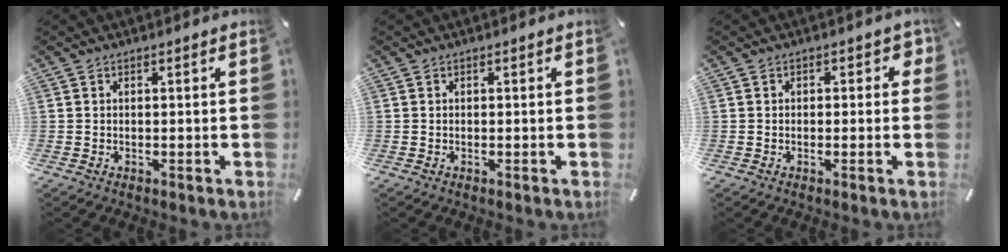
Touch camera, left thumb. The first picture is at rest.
{"total": 0.0}
{"total": 2.1, "force": [-0.2, 1.6, 1.4], "torque": [-0.010, 0.004, -0.011]}